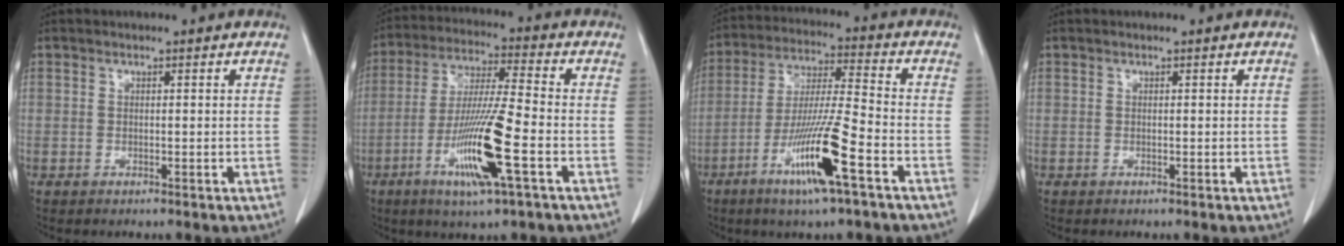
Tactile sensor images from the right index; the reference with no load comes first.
{"total": 13.6, "force": [-5.0, 0.1, 12.6], "torque": [-0.249, -0.018, -0.093]}
{"total": 13.2, "force": [-6.2, -0.1, 11.7], "torque": [-0.229, -0.016, -0.115]}
{"total": 0.0}